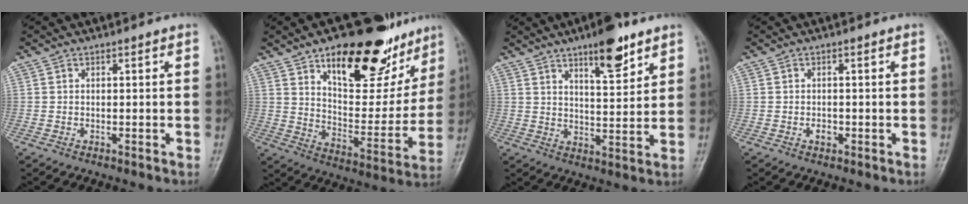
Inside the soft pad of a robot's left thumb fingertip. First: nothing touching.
{"total": 24.5, "force": [15.4, 11.2, 15.4], "torque": [-0.159, -0.064, 0.232]}
{"total": 9.8, "force": [6.4, 3.0, 6.8], "torque": [-0.085, -0.040, 0.099]}
{"total": 1.5, "force": [-0.5, 1.1, 0.9], "torque": [-0.009, 0.002, -0.008]}